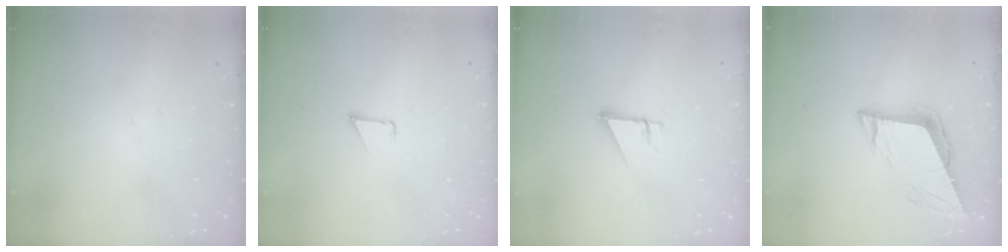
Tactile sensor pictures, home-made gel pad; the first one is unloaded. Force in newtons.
{"total": 0.9, "press": 0.9, "slide": 0.1}
{"total": 2.7, "press": 2.7, "slide": 0.2}
{"total": 8.6, "press": 8.4, "slide": 1.9}